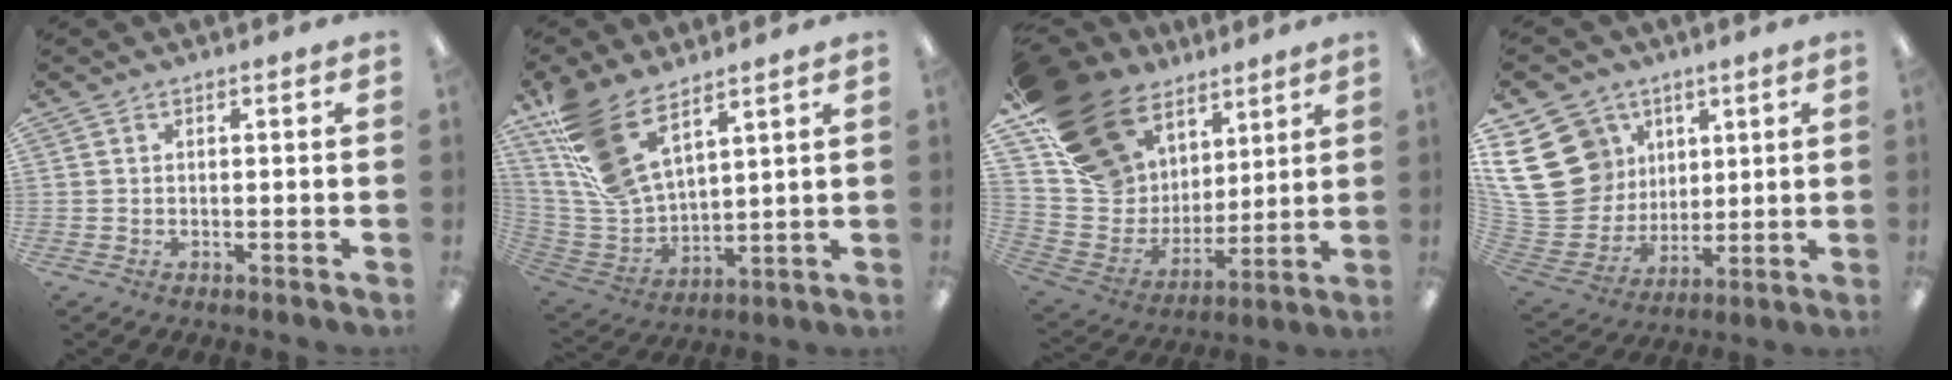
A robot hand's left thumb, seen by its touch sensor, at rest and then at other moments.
{"total": 16.3, "force": [10.6, 7.4, 9.9], "torque": [-0.243, -0.053, 0.198]}
{"total": 22.3, "force": [14.2, 14.5, 9.1], "torque": [-0.171, -0.074, 0.284]}
{"total": 21.5, "force": [6.7, 17.9, 9.9], "torque": [-0.214, -0.028, 0.142]}